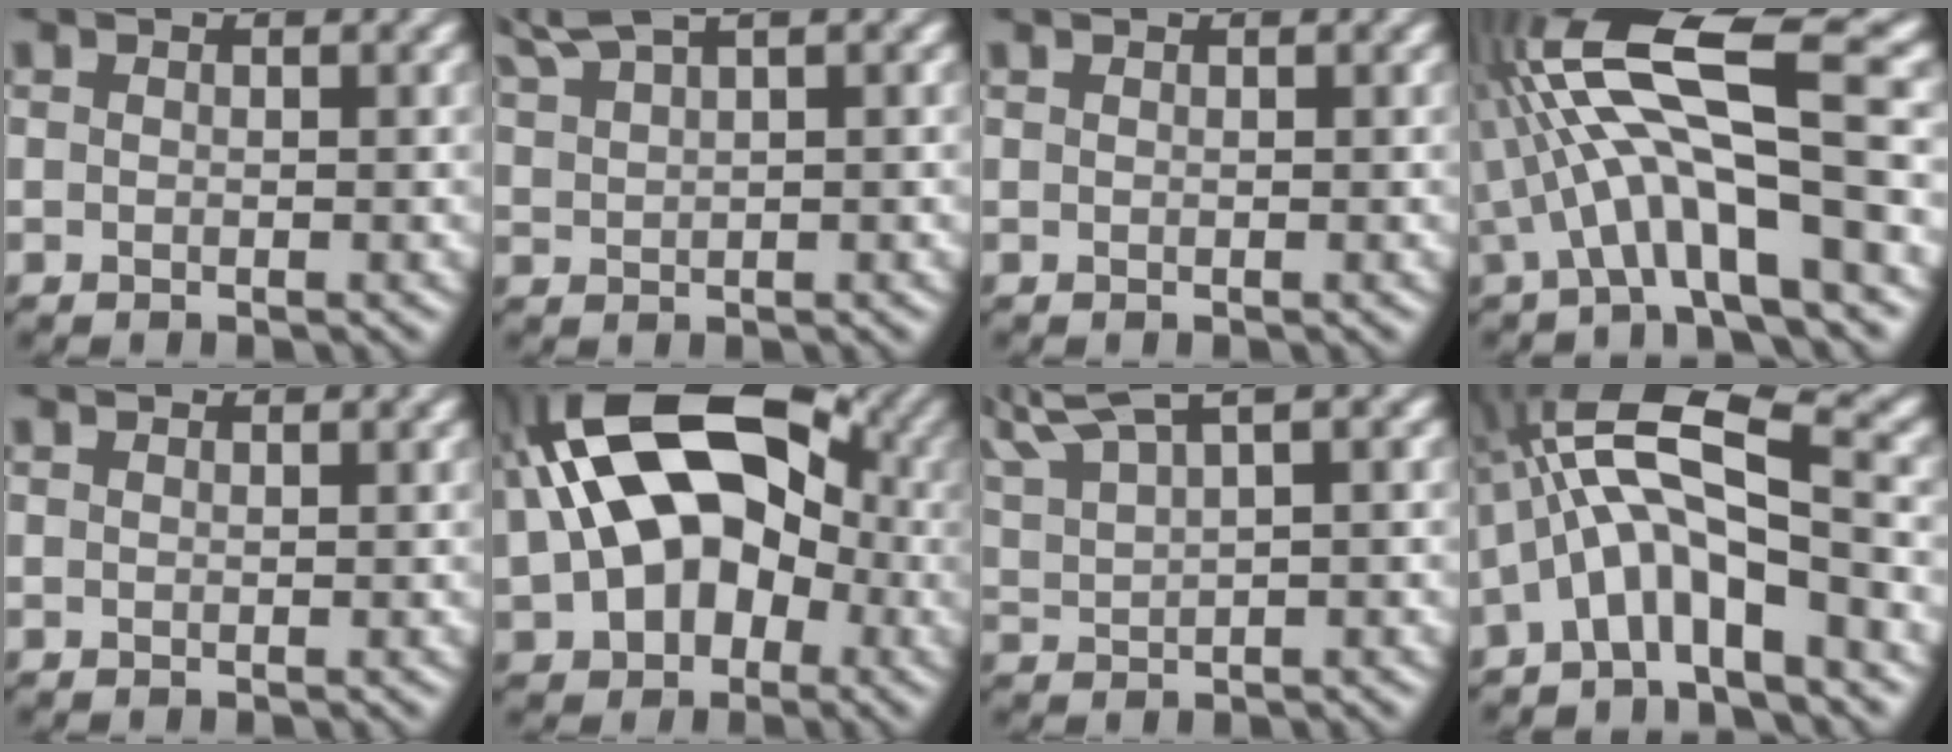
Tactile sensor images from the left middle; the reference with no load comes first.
{"total": 3.9, "force": [3.4, 0.4, 1.8], "torque": [-0.049, 0.019, 0.068]}
{"total": 0.0}
{"total": 11.3, "force": [0.4, 3.0, 10.9], "torque": [-0.196, 0.024, -0.005]}
{"total": 1.1, "force": [1.1, 0.0, 0.1], "torque": [-0.005, 0.003, 0.015]}
{"total": 16.1, "force": [1.4, 10.3, 12.4], "torque": [-0.188, 0.024, 0.008]}
{"total": 5.3, "force": [4.5, 0.6, 2.8], "torque": [-0.079, 0.019, 0.085]}
{"total": 9.3, "force": [-1.8, 3.0, 8.6], "torque": [-0.149, 0.029, -0.047]}